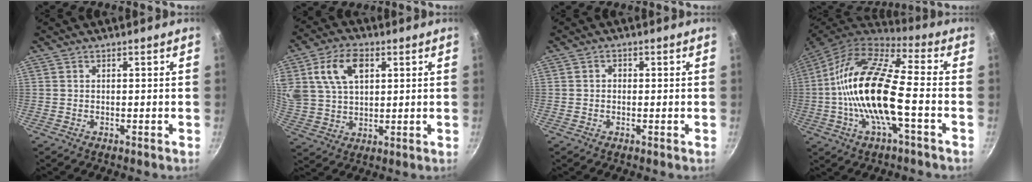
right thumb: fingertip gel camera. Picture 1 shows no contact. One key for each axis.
{"total": 12.4, "fx": 4.5, "fy": 8.0, "fz": 8.4, "tx": -0.145, "ty": -0.003, "tz": 0.086}
{"total": 1.3, "fx": 0.0, "fy": 1.1, "fz": 0.6, "tx": -0.009, "ty": 0.005, "tz": -0.003}
{"total": 19.5, "fx": -2.9, "fy": 6.9, "fz": 18.0, "tx": -0.346, "ty": 0.036, "tz": -0.072}